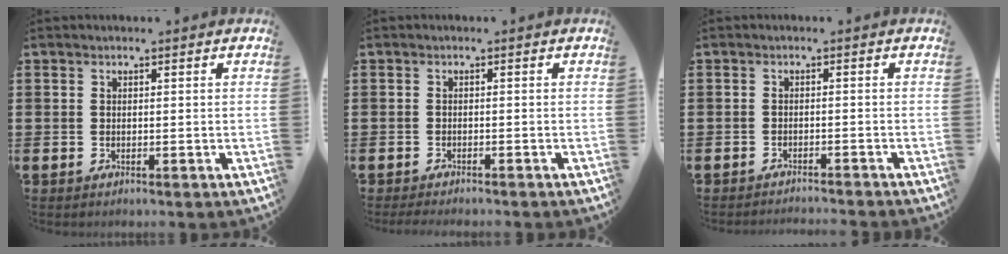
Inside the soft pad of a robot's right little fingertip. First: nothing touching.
{"total": 0.8, "force": [-0.8, 0.0, 0.3], "torque": [-0.005, -0.002, -0.015]}
{"total": 1.1, "force": [-1.1, -0.2, 0.0], "torque": [0.000, 0.002, -0.023]}